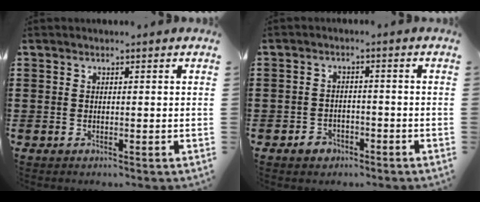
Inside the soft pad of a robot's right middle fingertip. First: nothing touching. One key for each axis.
{"total": 2.3, "fx": -1.8, "fy": 1.4, "fz": 0.5, "tx": -0.015, "ty": 0.003, "tz": -0.039}